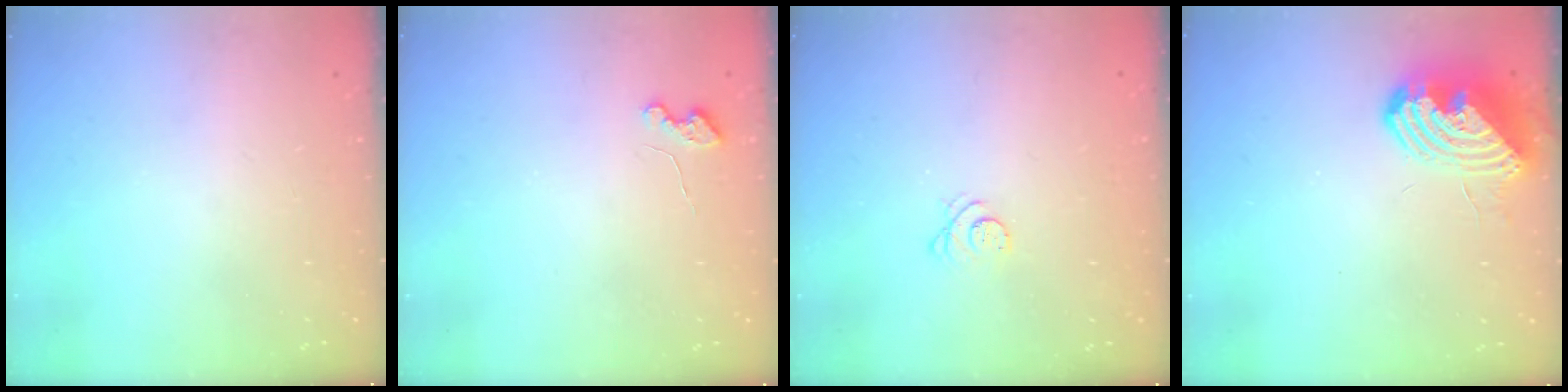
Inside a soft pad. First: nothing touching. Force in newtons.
{"total": 3.6, "press": 3.5, "slide": 0.4}
{"total": 2.7, "press": 2.7, "slide": 0.4}
{"total": 12.4, "press": 12.3, "slide": 1.7}